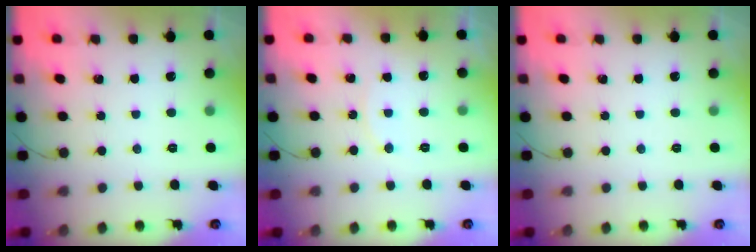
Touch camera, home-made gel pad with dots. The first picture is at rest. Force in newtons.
{"total": 3.8, "press": 3.8, "slide": 0.5}
{"total": 0.0}